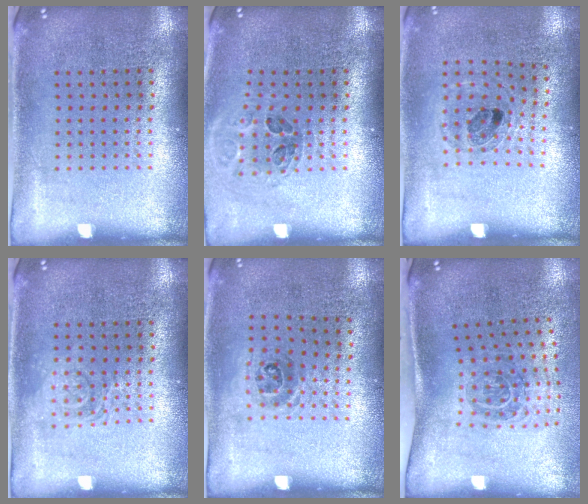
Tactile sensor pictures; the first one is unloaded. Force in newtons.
{"total": 1.0, "press": 1.0, "slide": 0.1}
{"total": 1.0, "press": 0.9, "slide": 0.4}
{"total": 1.9, "press": 1.9, "slide": 0.3}
{"total": 0.9, "press": 0.7, "slide": 0.7}
{"total": 1.9, "press": 1.2, "slide": 1.5}